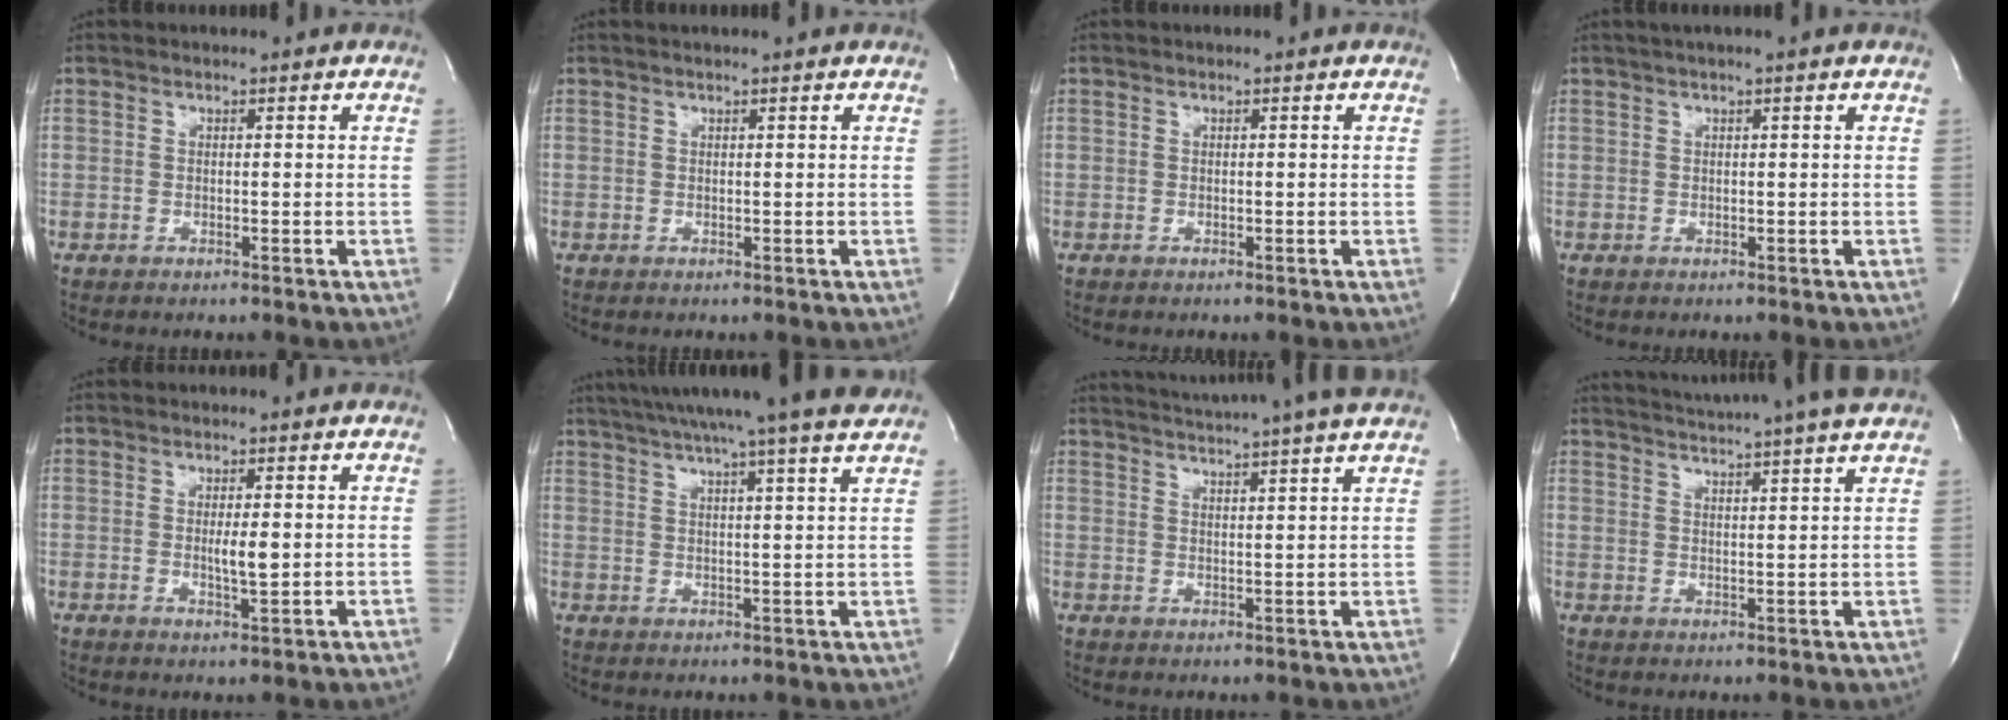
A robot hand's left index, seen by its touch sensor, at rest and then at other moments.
{"total": 1.7, "force": [1.5, -0.3, 0.9], "torque": [-0.014, 0.015, 0.025]}
{"total": 0.0}
{"total": 2.1, "force": [1.5, -0.4, 1.5], "torque": [-0.027, 0.016, 0.027]}
{"total": 3.1, "force": [0.1, 0.5, 3.0], "torque": [-0.055, -0.005, 0.002]}
{"total": 16.7, "force": [14.2, -1.2, 8.8], "torque": [-0.150, 0.004, 0.190]}
{"total": 14.7, "force": [13.2, -1.5, 6.1], "torque": [-0.111, -0.012, 0.175]}
{"total": 15.6, "force": [14.0, -1.2, 6.6], "torque": [-0.118, -0.011, 0.186]}